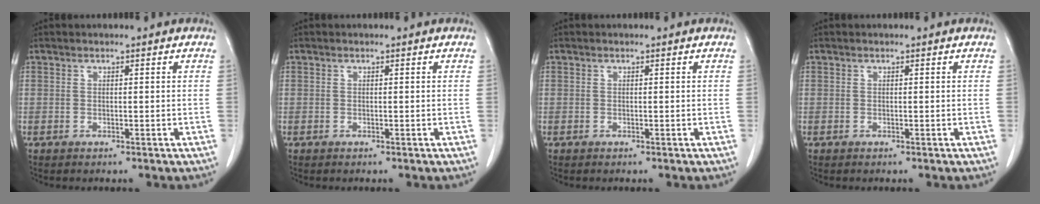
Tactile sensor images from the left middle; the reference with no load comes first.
{"total": 0.0}
{"total": 0.0}
{"total": 0.0}